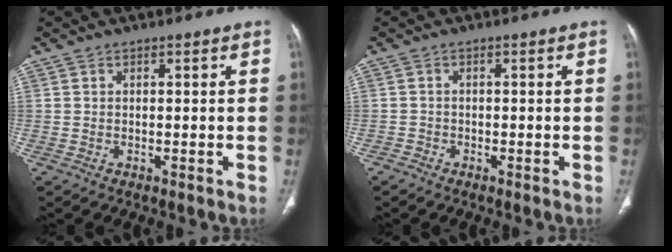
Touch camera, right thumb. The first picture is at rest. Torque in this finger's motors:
{"motor_torque": [-0.29, -0.29, -0.03, -0.11, -0.04]}